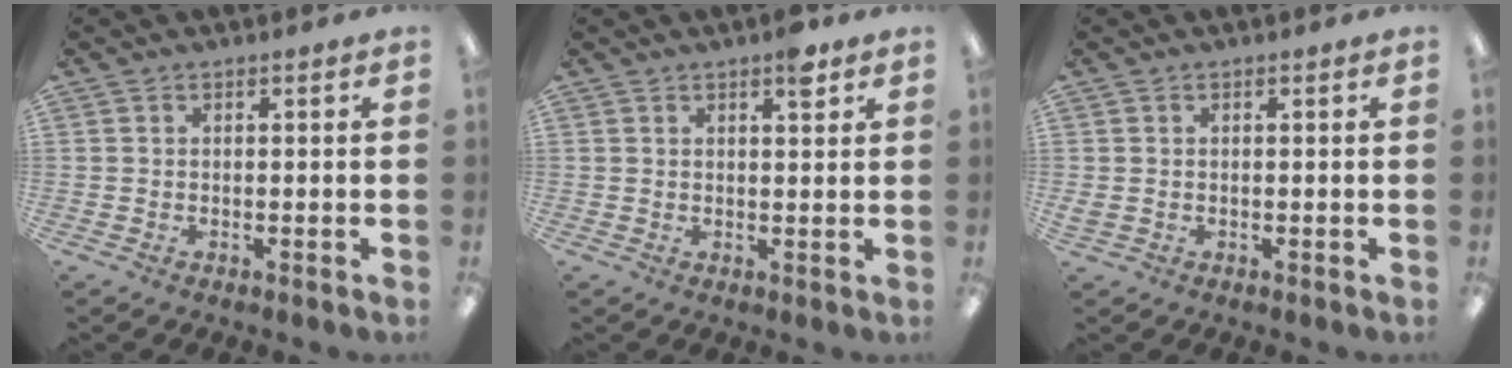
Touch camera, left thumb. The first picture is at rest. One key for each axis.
{"total": 4.1, "fx": 2.6, "fy": 1.3, "fz": 2.9, "tx": -0.030, "ty": -0.009, "tz": 0.038}
{"total": 1.0, "fx": -0.1, "fy": 0.8, "fz": 0.5, "tx": -0.010, "ty": 0.003, "tz": -0.002}